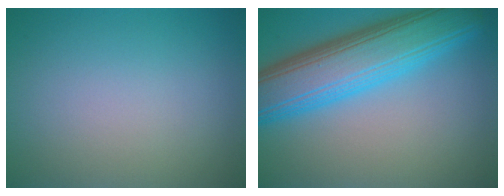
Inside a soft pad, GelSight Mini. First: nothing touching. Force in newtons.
{"total": 9.9, "press": 9.9, "slide": 0.2}